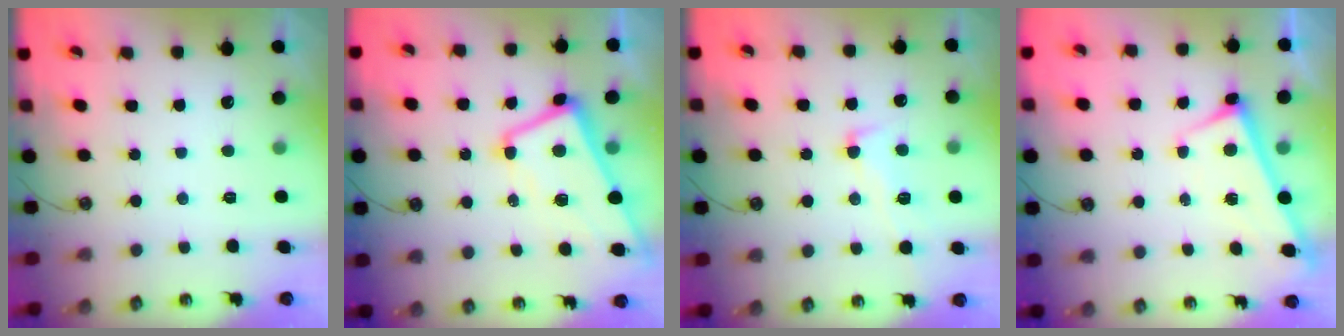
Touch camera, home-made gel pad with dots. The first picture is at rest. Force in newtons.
{"total": 3.6, "press": 3.4, "slide": 1.2}
{"total": 4.4, "press": 4.2, "slide": 1.2}
{"total": 2.8, "press": 2.8, "slide": 0.4}